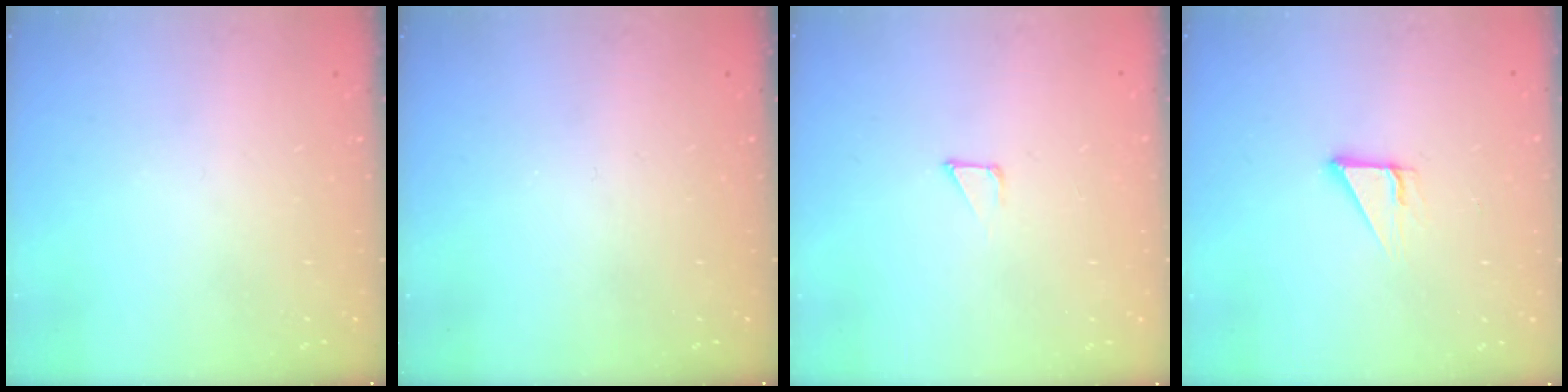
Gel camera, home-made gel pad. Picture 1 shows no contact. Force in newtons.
{"total": 0.0}
{"total": 1.7, "press": 1.7, "slide": 0.0}
{"total": 3.8, "press": 3.8, "slide": 0.2}